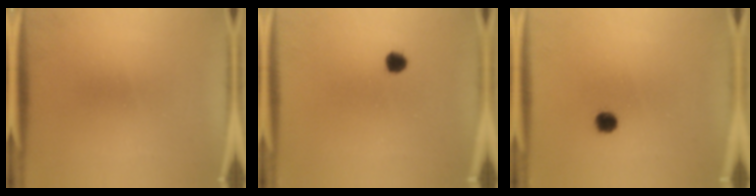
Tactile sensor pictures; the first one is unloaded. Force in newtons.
{"total": 2.4}
{"total": 2.8}